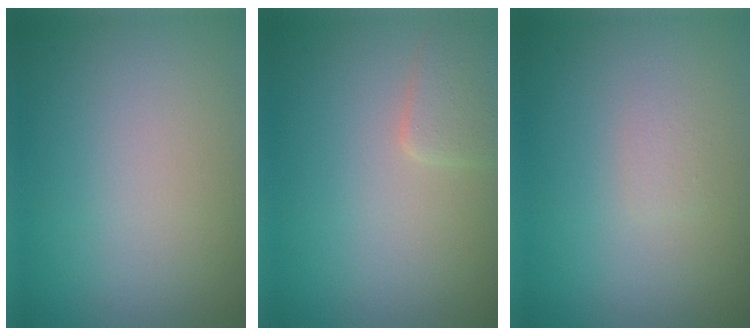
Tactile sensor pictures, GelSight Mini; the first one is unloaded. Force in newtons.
{"total": 1.9, "press": 1.9, "slide": 0.1}
{"total": 0.7, "press": 0.7, "slide": 0.1}